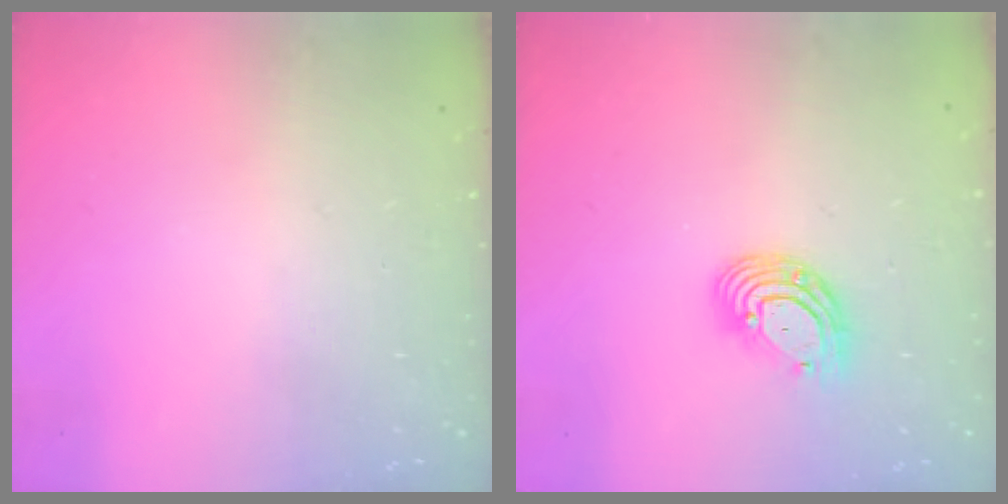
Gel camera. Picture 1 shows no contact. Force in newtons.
{"total": 9.0, "press": 8.8, "slide": 1.9}